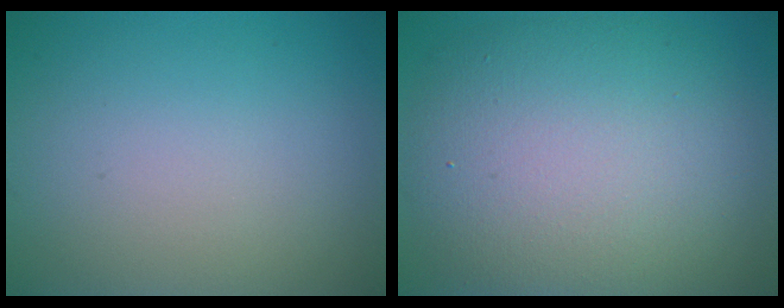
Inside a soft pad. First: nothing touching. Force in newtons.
{"total": 10.9, "press": 10.8, "slide": 1.1}